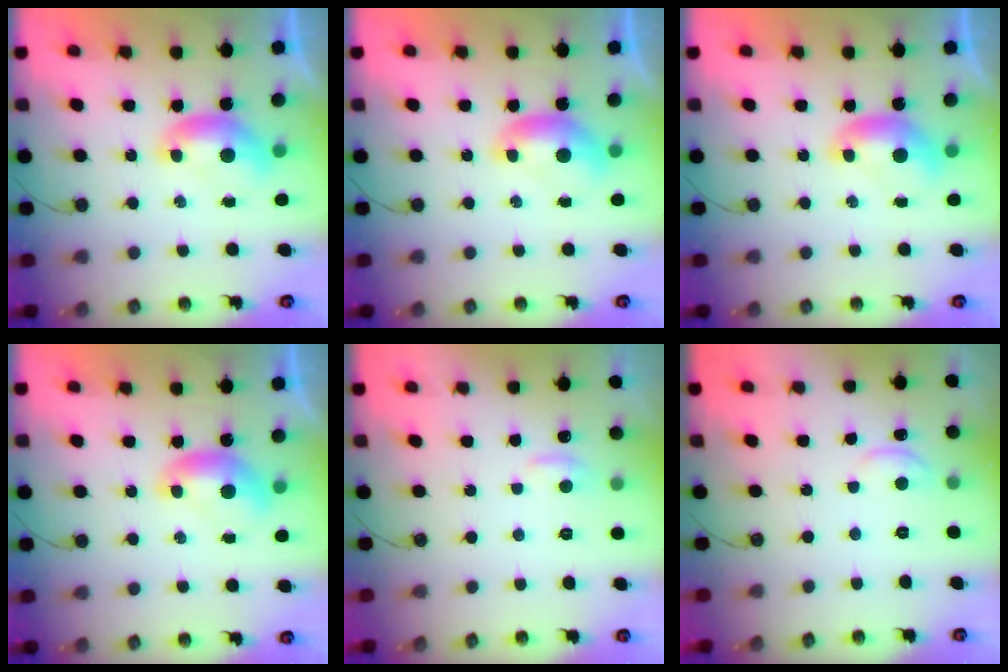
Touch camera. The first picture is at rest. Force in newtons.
{"total": 0.0}
{"total": 0.0}
{"total": 0.0}
{"total": 1.0, "press": 0.7, "slide": 0.7}
{"total": 1.0, "press": 0.9, "slide": 0.4}